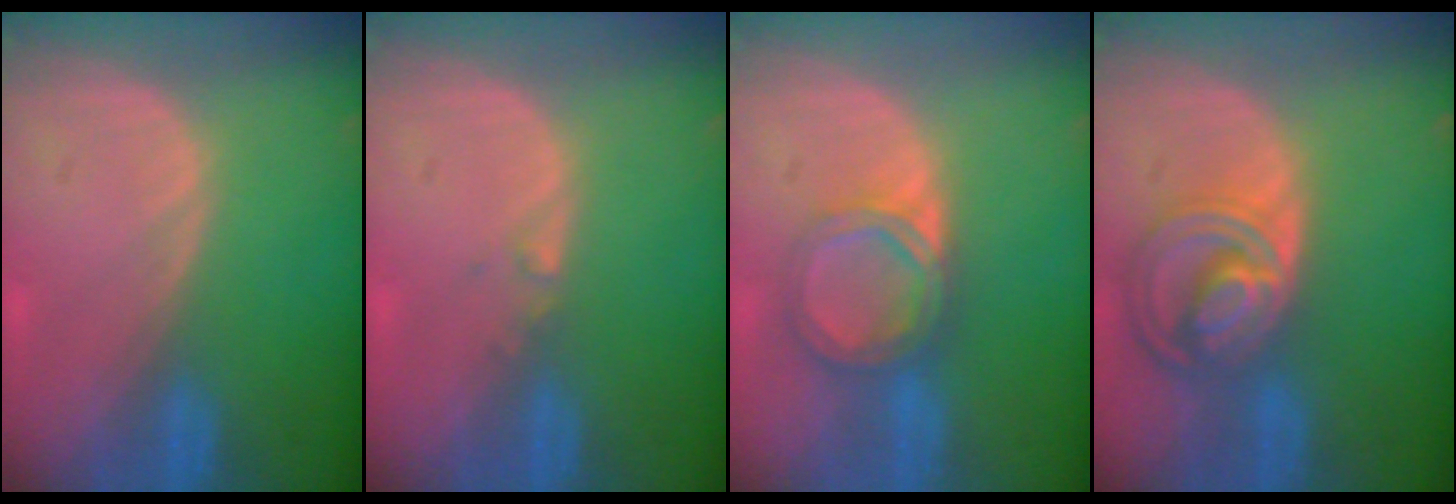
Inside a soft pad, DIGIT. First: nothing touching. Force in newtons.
{"total": 0.7, "press": 0.6, "slide": 0.4}
{"total": 5.9, "press": 5.2, "slide": 2.7}
{"total": 8.6, "press": 7.4, "slide": 4.4}